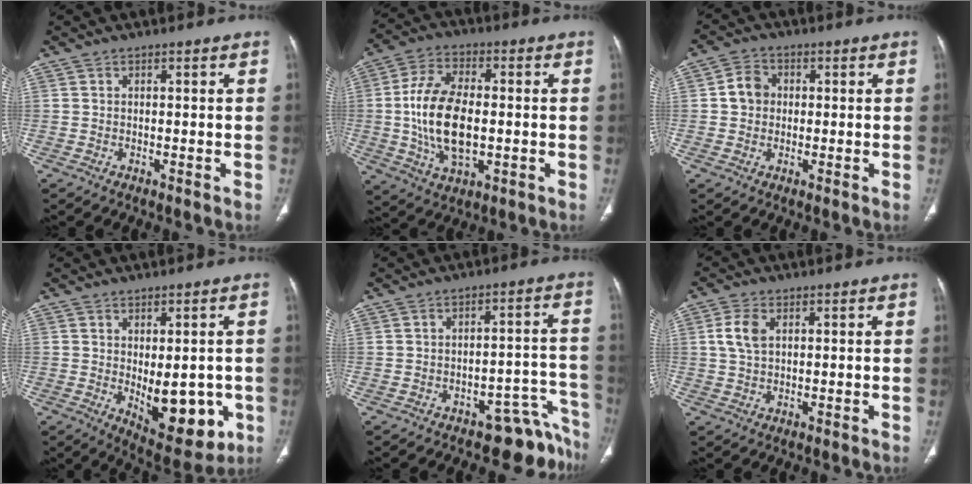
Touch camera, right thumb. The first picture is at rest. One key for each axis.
{"total": 15.4, "fx": -0.9, "fy": 8.5, "fz": 12.8, "tx": -0.239, "ty": 0.007, "tz": -0.013}
{"total": 4.8, "fx": 0.3, "fy": 4.2, "fz": 2.3, "tx": -0.027, "ty": 0.011, "tz": -0.001}
{"total": 12.6, "fx": -2.3, "fy": 6.3, "fz": 10.6, "tx": -0.106, "ty": -0.014, "tz": -0.010}
{"total": 8.8, "fx": -7.5, "fy": 4.4, "fz": 1.6, "tx": 0.036, "ty": 0.104, "tz": -0.097}
{"total": 4.8, "fx": 1.3, "fy": 2.9, "fz": 3.6, "tx": -0.082, "ty": 0.004, "tz": 0.025}